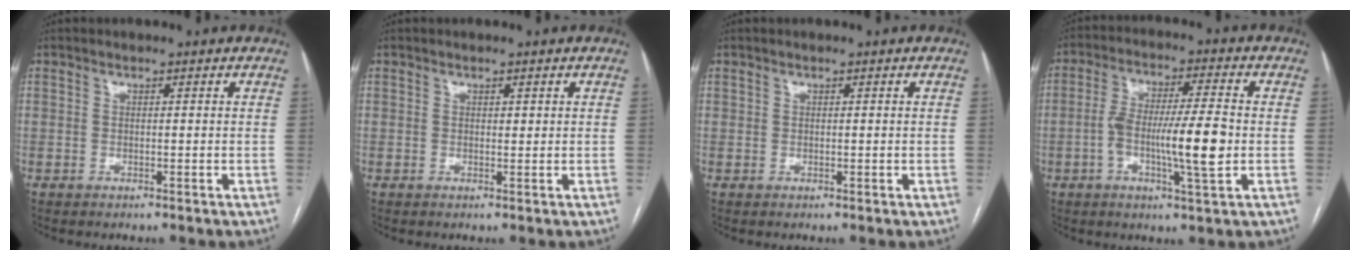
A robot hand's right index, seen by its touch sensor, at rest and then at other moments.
{"total": 0.6, "force": [0.3, 0.4, 0.4], "torque": [-0.003, -0.001, 0.004]}
{"total": 0.5, "force": [0.3, 0.4, 0.2], "torque": [0.005, 0.000, 0.004]}
{"total": 11.0, "force": [-1.9, 0.9, 10.8], "torque": [-0.192, 0.004, -0.036]}